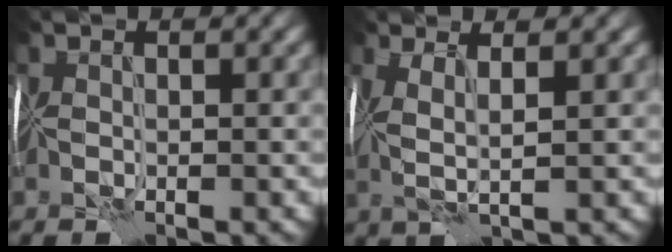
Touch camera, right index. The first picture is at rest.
{"total": 2.3, "force": [1.0, 0.4, 2.0], "torque": [-0.051, 0.003, 0.013]}